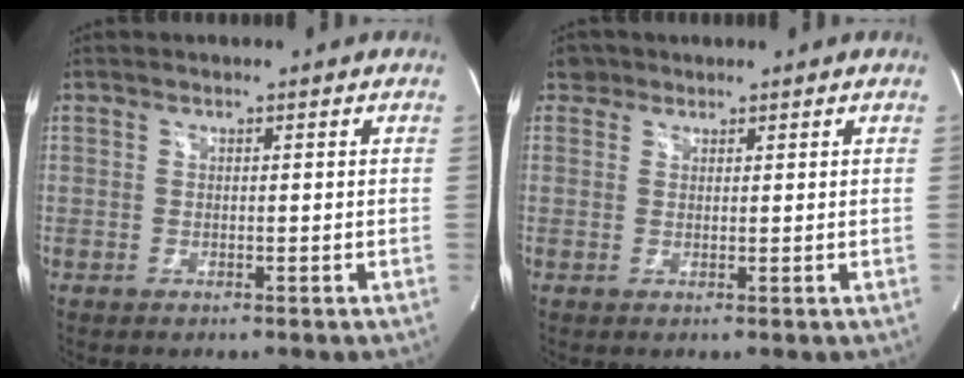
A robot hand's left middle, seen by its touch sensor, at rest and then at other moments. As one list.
[{"total": 2.0, "force": [1.3, 1.5, -0.1], "torque": [0.008, 0.009, 0.018]}]